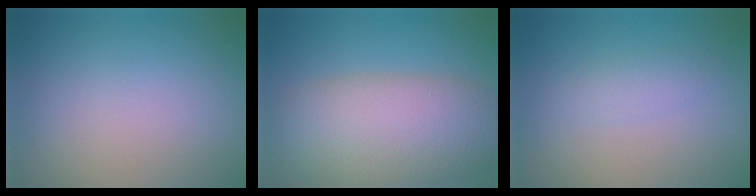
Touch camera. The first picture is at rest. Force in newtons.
{"total": 9.6, "press": 9.6, "slide": 0.3}
{"total": 1.5, "press": 1.5, "slide": 0.1}